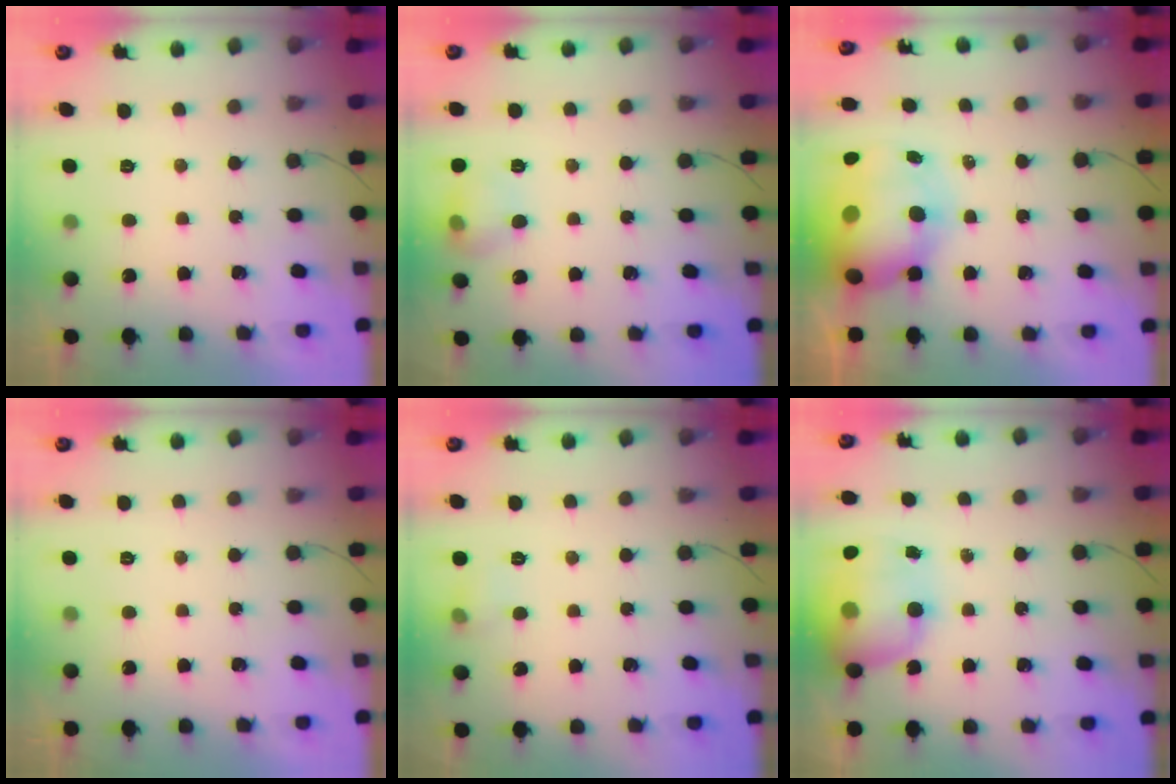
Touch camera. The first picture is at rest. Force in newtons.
{"total": 8.3, "press": 8.3, "slide": 0.8}
{"total": 14.6, "press": 14.2, "slide": 3.4}
{"total": 0.0}
{"total": 5.0, "press": 4.7, "slide": 1.4}
{"total": 15.4, "press": 15.1, "slide": 3.4}